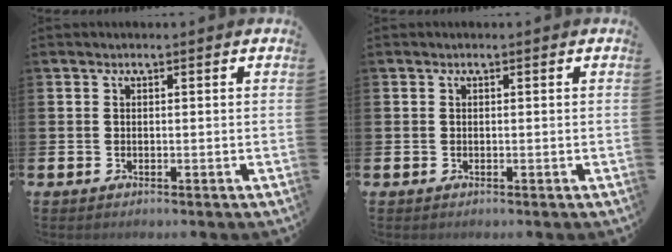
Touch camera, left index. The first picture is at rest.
{"total": 0.0}